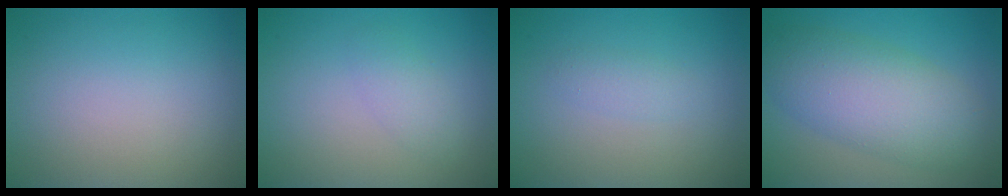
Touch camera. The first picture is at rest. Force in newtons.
{"total": 1.6, "press": 1.6, "slide": 0.1}
{"total": 1.2, "press": 1.2, "slide": 0.1}
{"total": 7.6, "press": 7.6, "slide": 0.3}